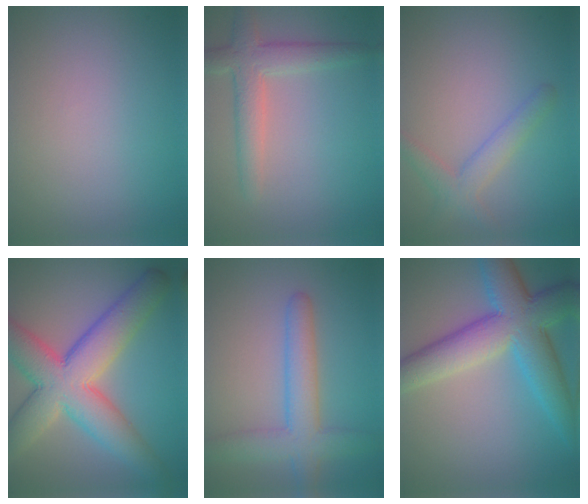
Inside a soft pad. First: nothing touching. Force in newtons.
{"total": 3.7, "press": 3.7, "slide": 0.3}
{"total": 2.7, "press": 2.7, "slide": 0.2}
{"total": 10.2, "press": 10.2, "slide": 0.4}
{"total": 4.7, "press": 4.7, "slide": 0.3}
{"total": 9.0, "press": 9.0, "slide": 0.2}